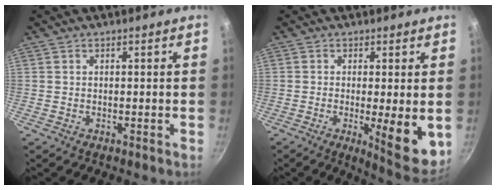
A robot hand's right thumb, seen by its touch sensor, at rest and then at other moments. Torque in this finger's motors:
{"motor_torque": [-0.25, 0.66, 0.88, 0.07, 0.08]}